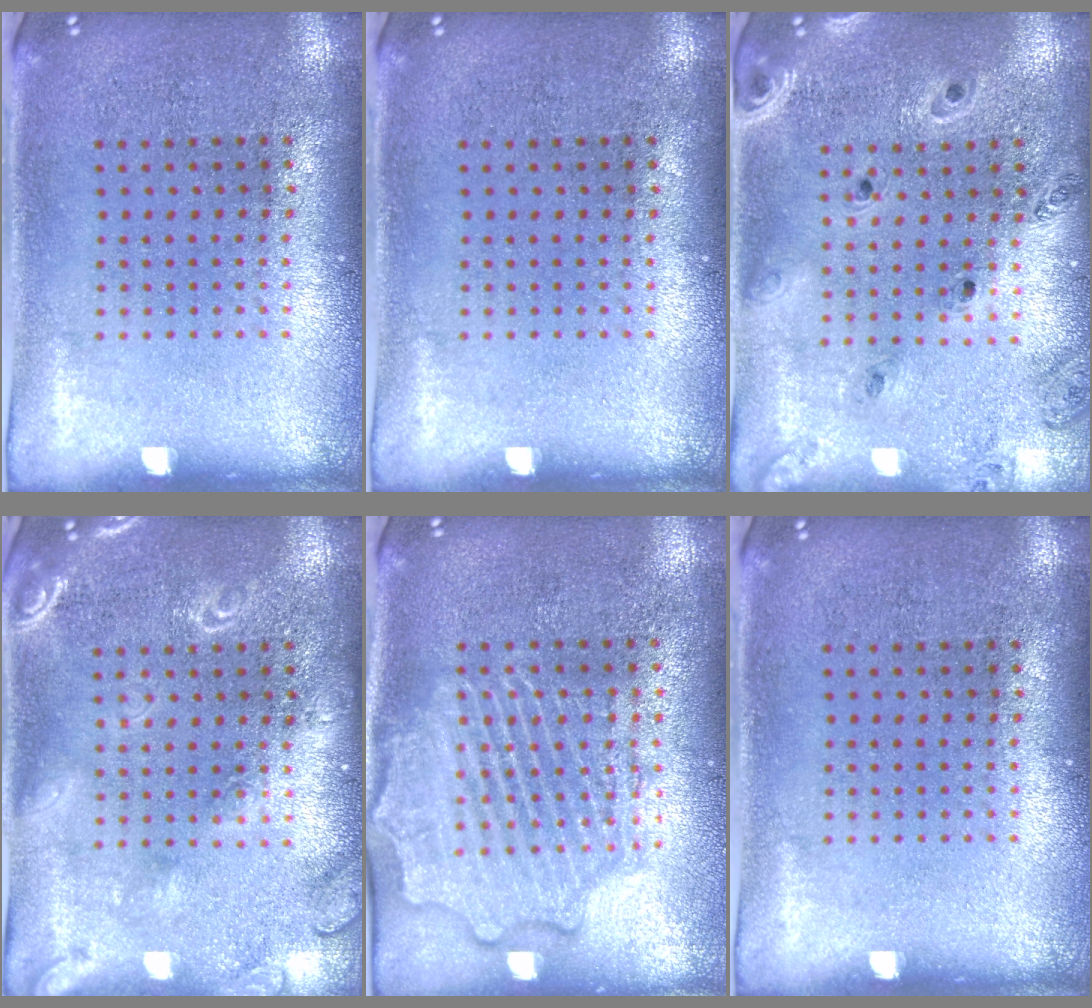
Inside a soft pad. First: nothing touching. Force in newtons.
{"total": 0.0}
{"total": 0.8, "press": 0.8, "slide": 0.1}
{"total": 1.8, "press": 1.7, "slide": 0.2}
{"total": 2.3, "press": 2.3, "slide": 0.3}
{"total": 0.0}